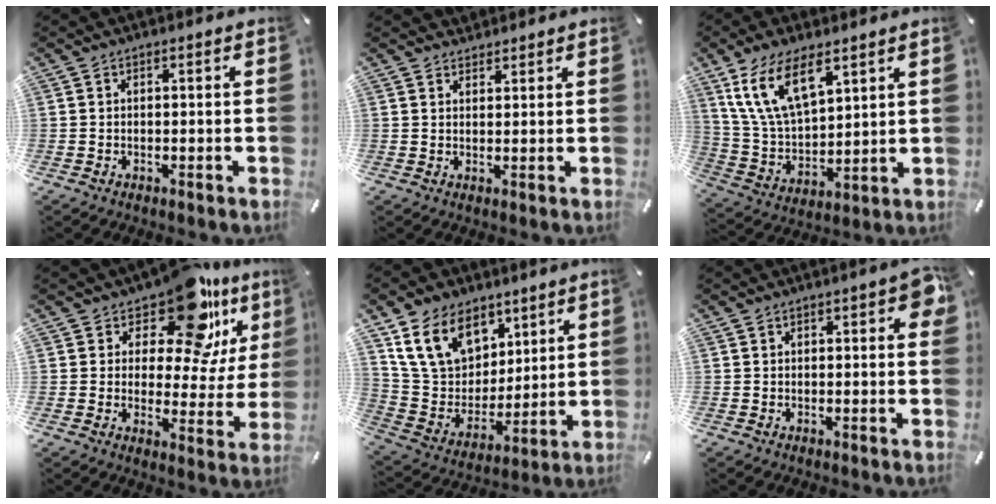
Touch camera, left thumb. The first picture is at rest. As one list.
[{"total": 2.2, "force": [1.8, 1.2, -0.3], "torque": [0.011, -0.006, 0.034]}, {"total": 14.7, "force": [8.8, 7.3, 9.2], "torque": [-0.219, -0.028, 0.158]}, {"total": 16.2, "force": [11.2, 7.4, 9.1], "torque": [-0.131, -0.088, 0.191]}, {"total": 16.2, "force": [9.0, 11.8, 6.4], "torque": [-0.130, -0.038, 0.181]}, {"total": 4.1, "force": [1.1, 2.0, 3.4], "torque": [-0.051, 0.004, 0.016]}]